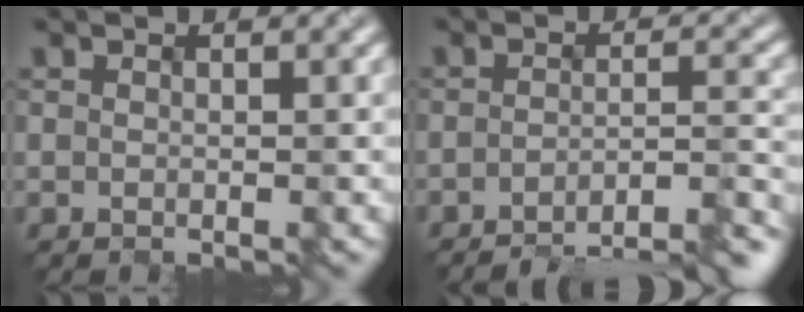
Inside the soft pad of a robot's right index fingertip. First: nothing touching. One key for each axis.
{"total": 7.9, "fx": -6.6, "fy": 1.1, "fz": 4.2, "tx": -0.044, "ty": 0.011, "tz": -0.082}